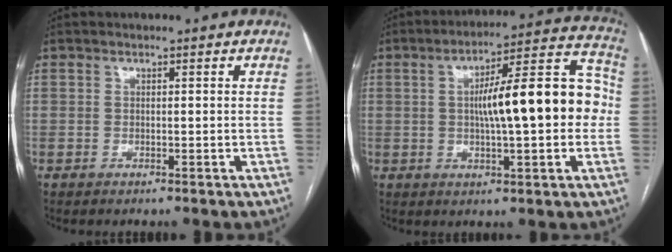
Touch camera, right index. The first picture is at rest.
{"total": 16.3, "force": [0.4, 3.4, 15.9], "torque": [-0.231, 0.043, 0.005]}